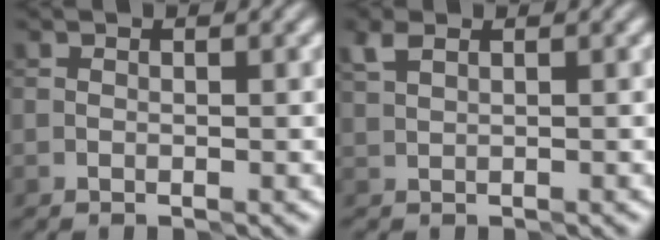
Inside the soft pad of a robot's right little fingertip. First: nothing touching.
{"total": 1.3, "force": [1.1, 0.5, 0.5], "torque": [-0.006, 0.011, 0.024]}